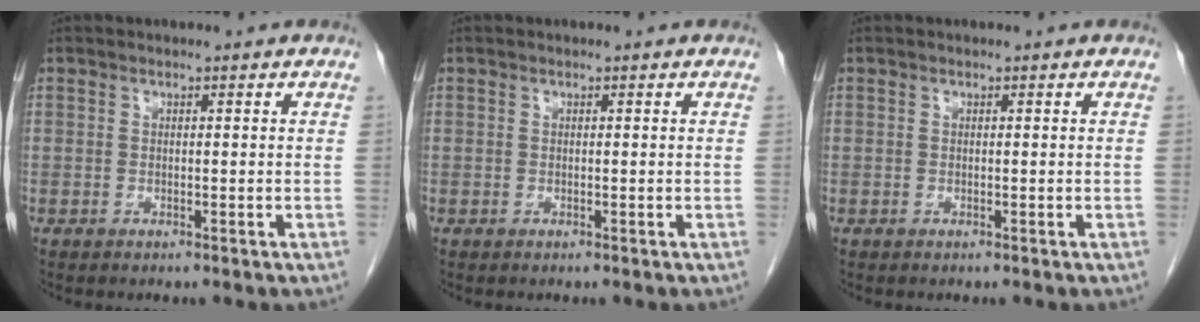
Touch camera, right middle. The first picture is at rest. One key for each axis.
{"total": 0.0}
{"total": 0.0}